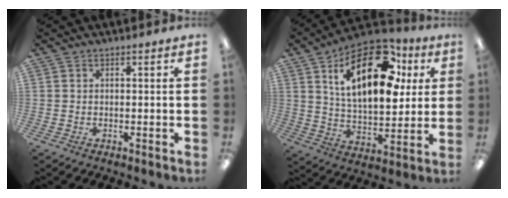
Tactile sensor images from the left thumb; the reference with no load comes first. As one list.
[{"total": 22.9, "force": [10.3, 11.3, 17.0], "torque": [-0.269, -0.030, 0.166]}]